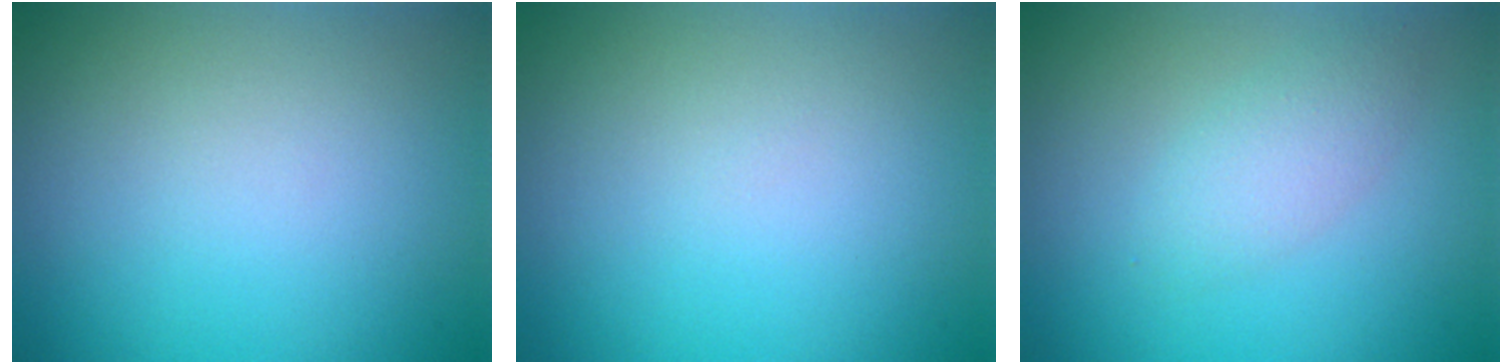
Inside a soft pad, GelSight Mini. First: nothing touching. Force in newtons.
{"total": 0.0}
{"total": 2.2, "press": 2.2, "slide": 0.2}